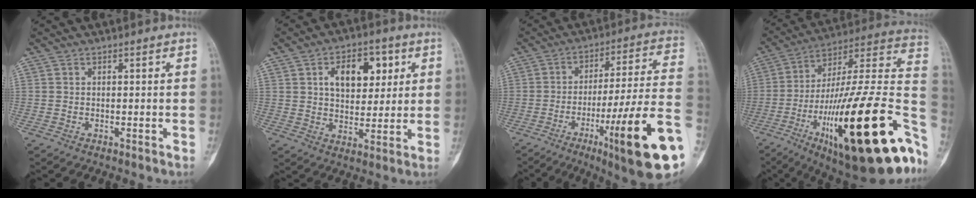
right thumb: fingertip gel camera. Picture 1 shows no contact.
{"total": 11.3, "force": [3.7, 7.1, 7.9], "torque": [-0.078, -0.004, 0.058]}
{"total": 23.2, "force": [-9.2, 2.5, 21.1], "torque": [-0.293, 0.023, -0.136]}
{"total": 39.8, "force": [-13.6, 11.5, 35.6], "torque": [-0.478, 0.050, -0.210]}